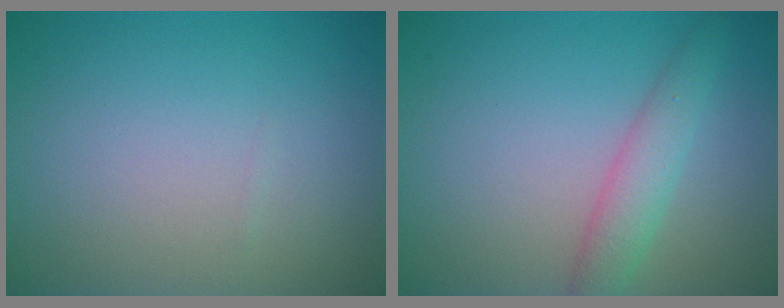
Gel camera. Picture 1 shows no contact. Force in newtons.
{"total": 2.8, "press": 2.8, "slide": 0.0}